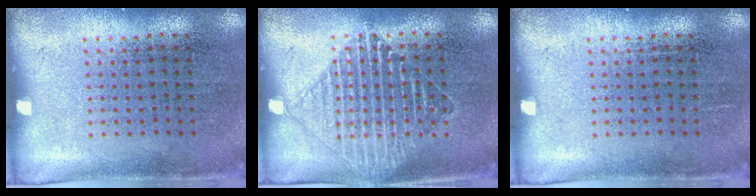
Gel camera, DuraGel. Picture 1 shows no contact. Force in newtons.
{"total": 1.4, "press": 1.4, "slide": 0.3}
{"total": 0.0}